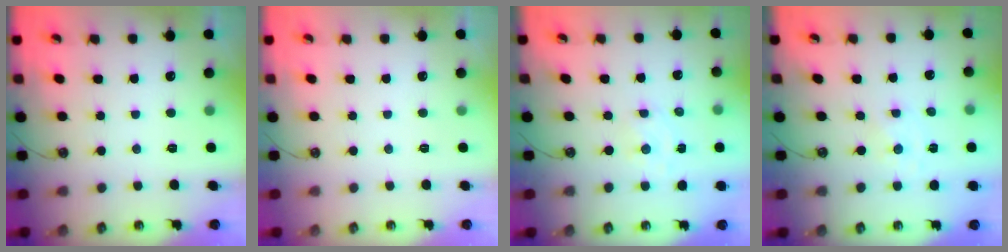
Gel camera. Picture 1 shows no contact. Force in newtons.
{"total": 0.0}
{"total": 2.6, "press": 2.6, "slide": 0.1}
{"total": 0.0}